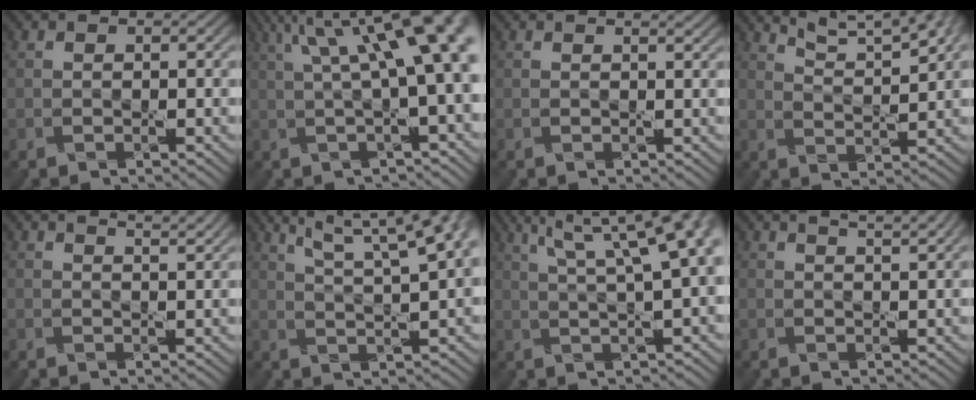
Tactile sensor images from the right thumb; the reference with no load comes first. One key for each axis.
{"total": 14.2, "fx": 4.3, "fy": 4.1, "fz": 12.9, "tx": -0.164, "ty": 0.033, "tz": 0.072}
{"total": 0.9, "fx": 0.8, "fy": 0.1, "fz": 0.3, "tx": -0.007, "ty": -0.005, "tz": 0.005}
{"total": 7.3, "fx": 5.7, "fy": 1.4, "fz": 4.3, "tx": -0.082, "ty": 0.001, "tz": 0.093}
{"total": 3.0, "fx": 2.4, "fy": 0.7, "fz": 1.6, "tx": -0.007, "ty": 0.003, "tz": 0.014}
{"total": 12.4, "fx": 7.1, "fy": 3.2, "fz": 9.7, "tx": -0.136, "ty": 0.033, "tz": 0.089}
{"total": 16.0, "fx": 6.7, "fy": 5.2, "fz": 13.6, "tx": -0.184, "ty": 0.063, "tz": 0.087}
{"total": 3.8, "fx": 2.8, "fy": 0.9, "fz": 2.4, "tx": -0.020, "ty": 0.012, "tz": 0.017}